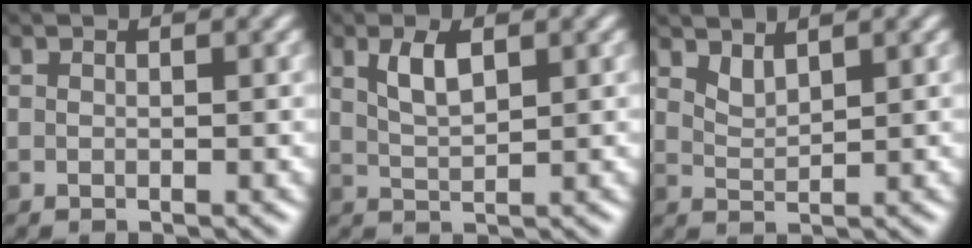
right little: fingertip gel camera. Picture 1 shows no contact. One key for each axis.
{"total": 2.6, "fx": 1.2, "fy": 1.0, "fz": 2.1, "tx": -0.046, "ty": 0.002, "tz": 0.025}
{"total": 1.4, "fx": 1.2, "fy": 0.4, "fz": 0.6, "tx": -0.016, "ty": -0.007, "tz": 0.029}